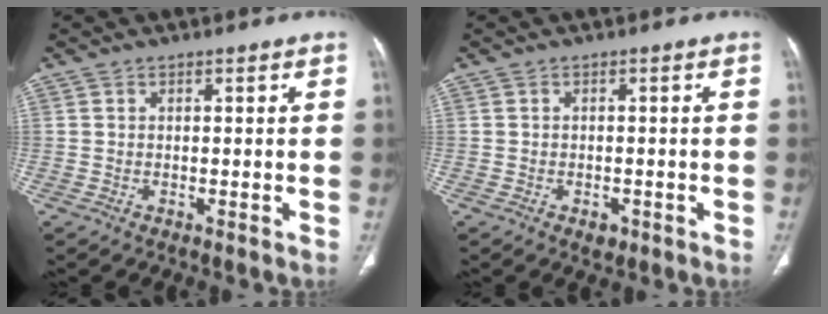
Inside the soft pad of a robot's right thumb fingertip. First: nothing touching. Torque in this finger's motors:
{"motor_torque": [2.34, 1.19, 0.60, -0.17, -0.01]}